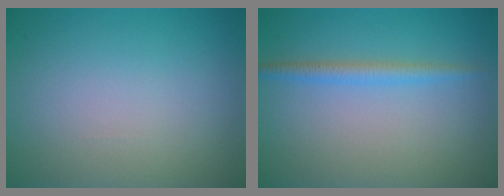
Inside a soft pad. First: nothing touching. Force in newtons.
{"total": 1.9, "press": 1.9, "slide": 0.0}